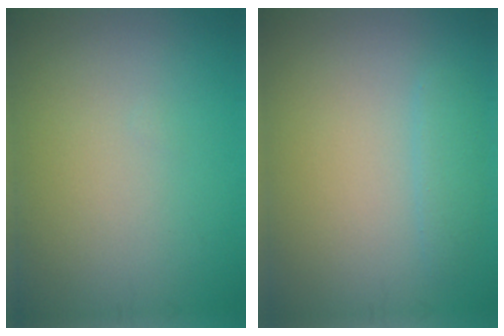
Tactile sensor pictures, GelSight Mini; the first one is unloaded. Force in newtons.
{"total": 1.4, "press": 1.4, "slide": 0.1}